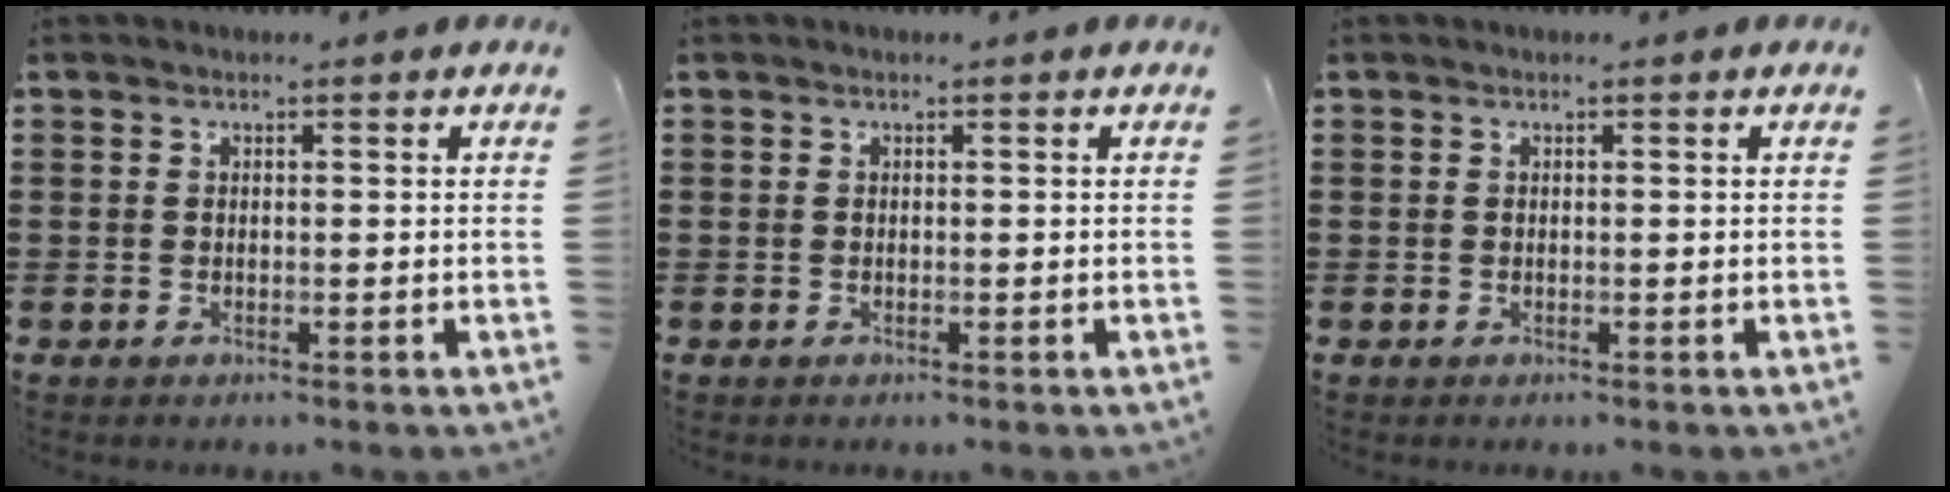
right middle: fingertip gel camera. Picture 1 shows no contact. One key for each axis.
{"total": 0.0}
{"total": 0.0}